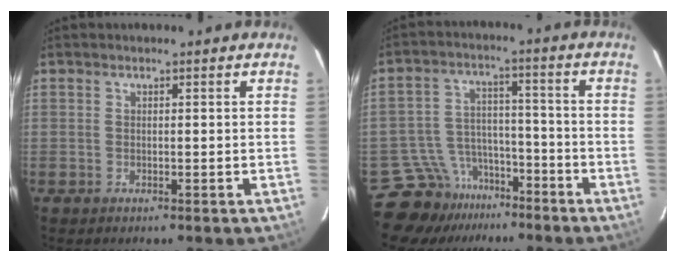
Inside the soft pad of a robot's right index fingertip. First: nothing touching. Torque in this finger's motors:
{"motor_torque": [-0.28, -0.16, -0.86, -0.21]}